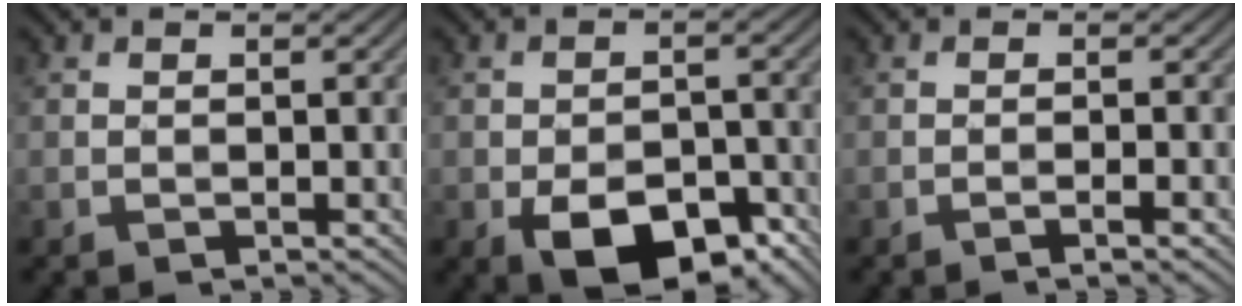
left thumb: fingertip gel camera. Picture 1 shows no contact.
{"total": 9.7, "force": [-5.0, 5.2, 6.4], "torque": [-0.104, -0.015, -0.076]}
{"total": 1.7, "force": [-0.9, 0.1, 1.5], "torque": [-0.020, 0.009, -0.023]}